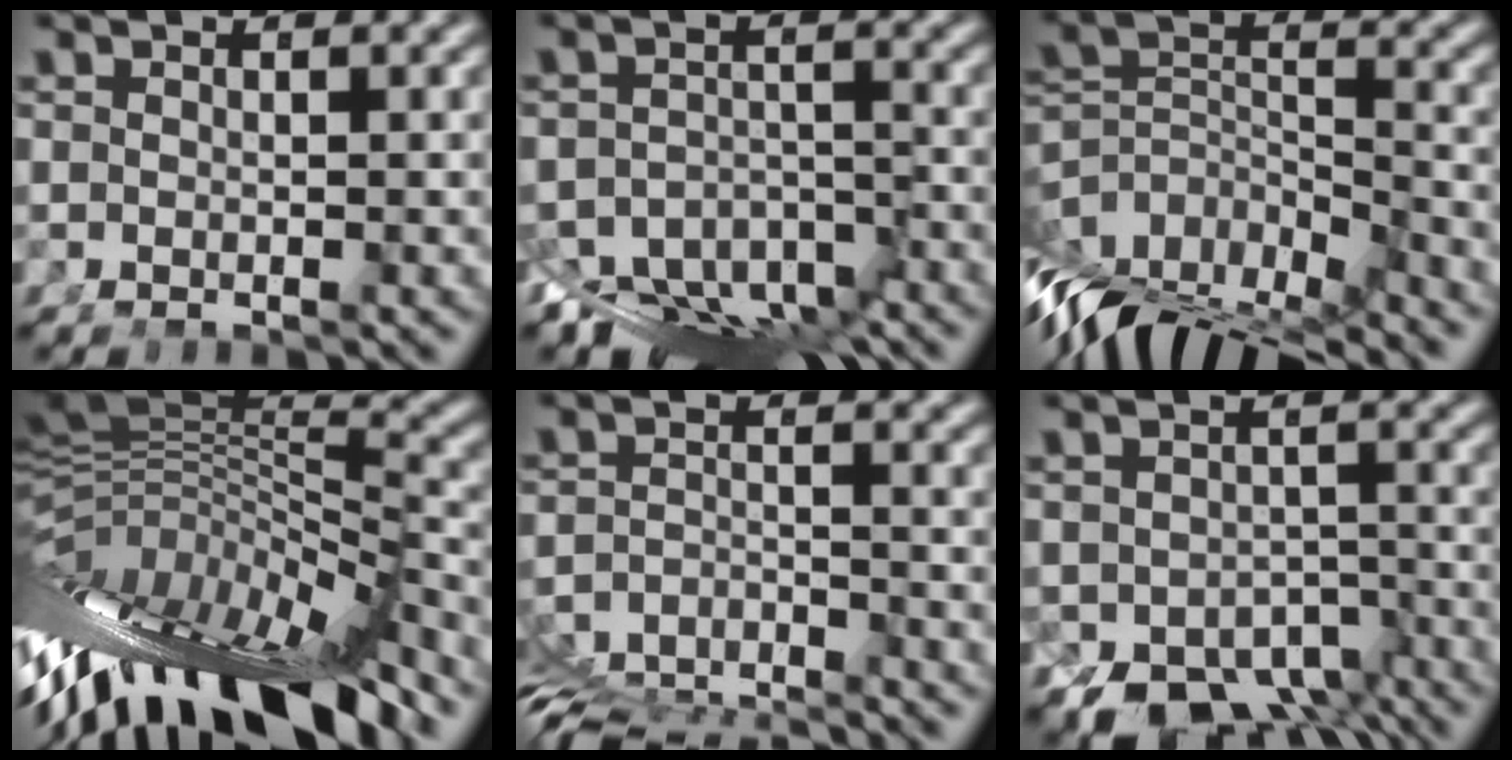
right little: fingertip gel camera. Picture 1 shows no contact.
{"total": 9.5, "force": [-5.6, 5.8, 5.0], "torque": [-0.069, -0.021, -0.091]}
{"total": 12.0, "force": [-6.0, 7.4, 7.3], "torque": [-0.141, -0.074, -0.063]}
{"total": 19.3, "force": [-6.6, 10.4, 14.9], "torque": [-0.259, -0.054, -0.078]}
{"total": 7.8, "force": [-6.7, 2.9, 2.9], "torque": [-0.050, -0.045, -0.092]}
{"total": 9.1, "force": [-5.3, 6.0, 4.4], "torque": [-0.058, -0.042, -0.070]}